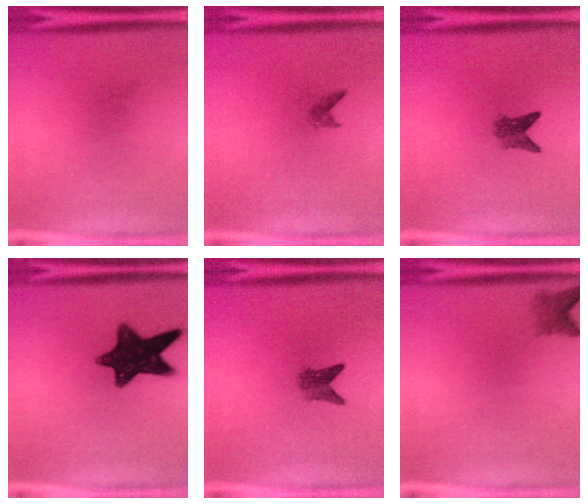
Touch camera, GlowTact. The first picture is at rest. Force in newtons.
{"total": 0.9}
{"total": 2.8}
{"total": 12.7}
{"total": 2.8}
{"total": 2.4}